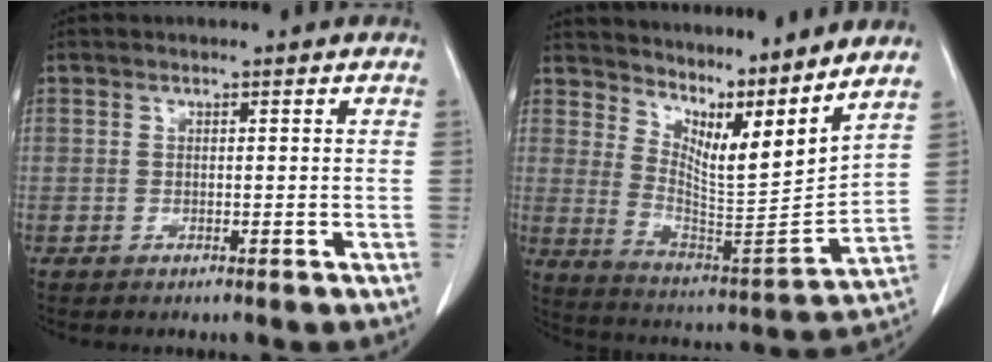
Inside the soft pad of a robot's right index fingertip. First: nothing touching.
{"total": 15.7, "force": [12.6, 1.5, 9.1], "torque": [-0.159, -0.023, 0.206]}